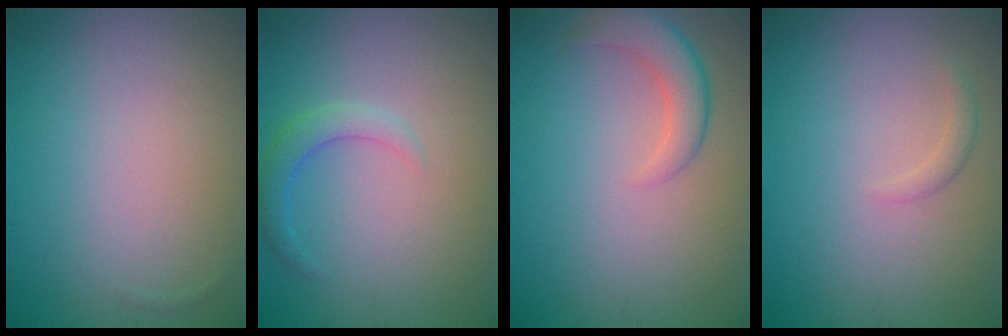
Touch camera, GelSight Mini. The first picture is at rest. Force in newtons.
{"total": 2.2, "press": 2.1, "slide": 0.2}
{"total": 3.0, "press": 3.0, "slide": 0.2}
{"total": 1.0, "press": 1.0, "slide": 0.1}